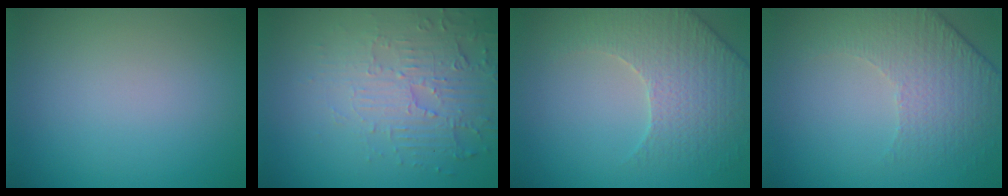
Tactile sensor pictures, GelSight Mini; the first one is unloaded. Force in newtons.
{"total": 5.5, "press": 3.6, "slide": 4.1}
{"total": 4.3, "press": 4.2, "slide": 1.0}
{"total": 4.8, "press": 3.4, "slide": 3.4}